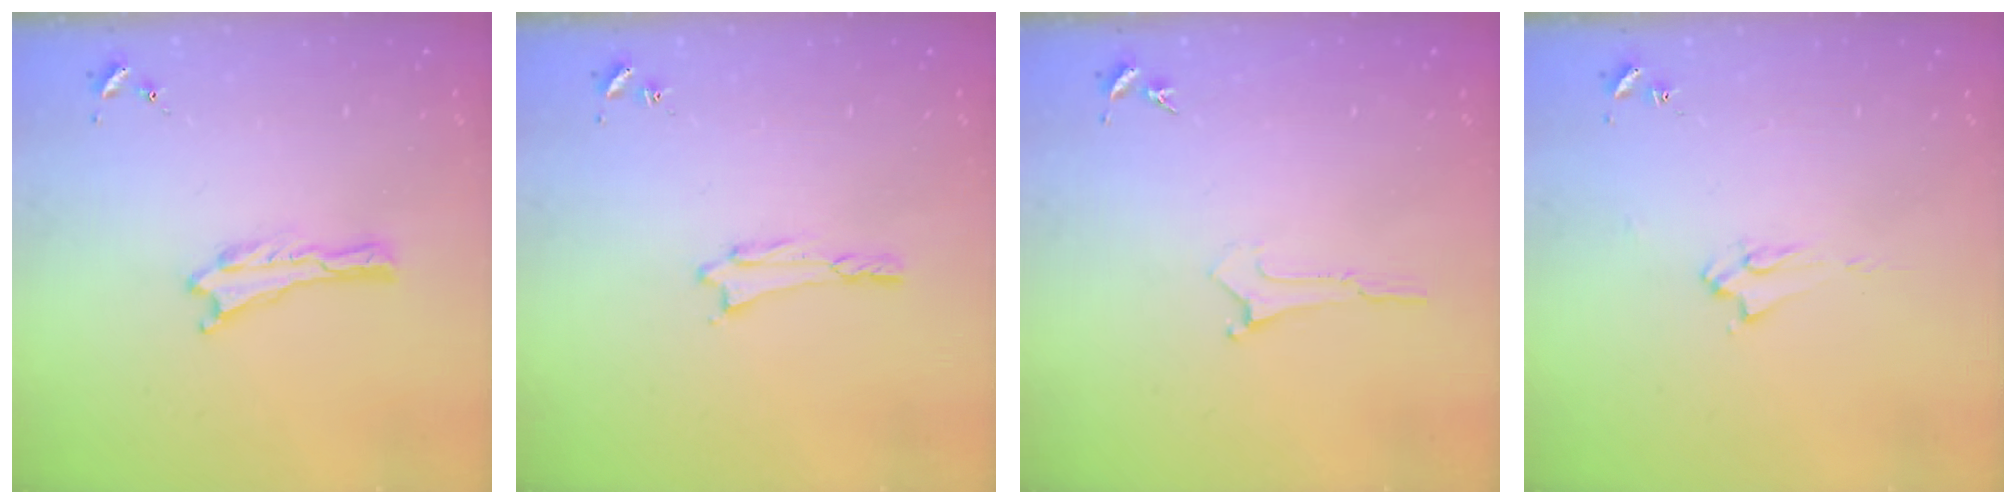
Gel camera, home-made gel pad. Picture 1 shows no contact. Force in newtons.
{"total": 0.8, "press": 0.8, "slide": 0.1}
{"total": 0.0}
{"total": 1.9, "press": 1.9, "slide": 0.3}